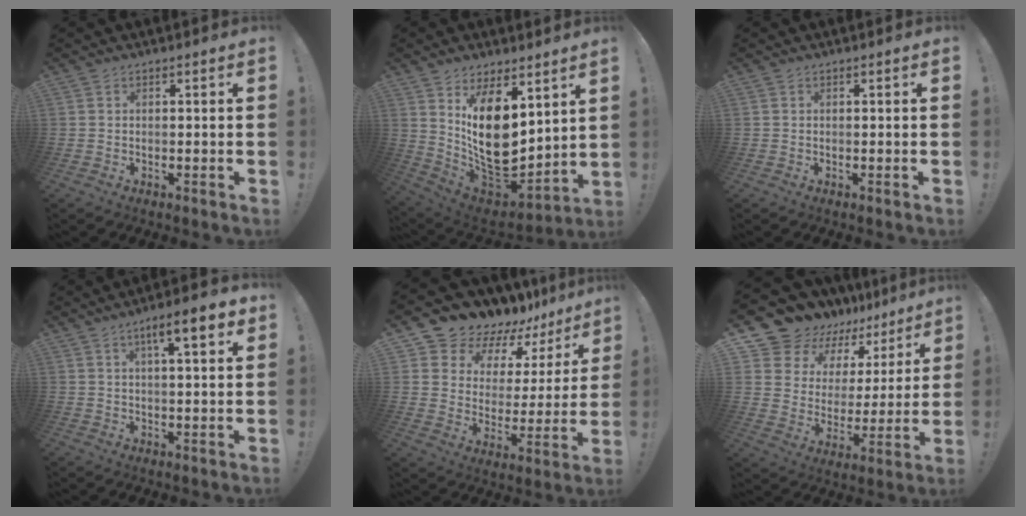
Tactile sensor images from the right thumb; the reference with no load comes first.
{"total": 18.5, "force": [4.1, 11.5, 14.0], "torque": [-0.234, -0.053, 0.092]}
{"total": 0.0}
{"total": 9.1, "force": [4.2, 1.8, 7.8], "torque": [-0.106, -0.017, 0.061]}
{"total": 10.2, "force": [9.0, 4.7, 1.1], "torque": [-0.042, -0.088, 0.166]}
{"total": 12.9, "force": [11.2, 6.2, 1.1], "torque": [-0.052, -0.095, 0.221]}